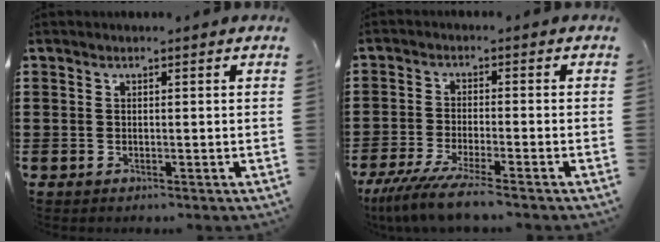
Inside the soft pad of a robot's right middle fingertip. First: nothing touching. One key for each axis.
{"total": 5.9, "fx": -4.9, "fy": -0.1, "fz": 3.2, "tx": -0.079, "ty": -0.022, "tz": -0.098}